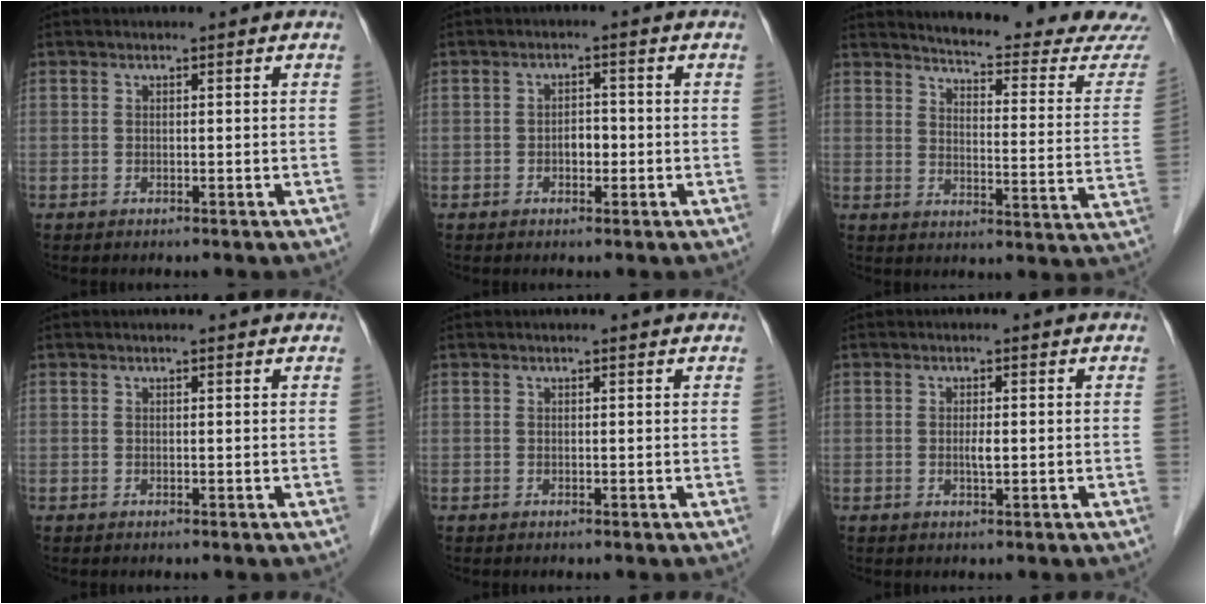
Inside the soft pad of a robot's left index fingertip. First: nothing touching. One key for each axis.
{"total": 2.3, "fx": -0.7, "fy": 1.4, "fz": 1.7, "tx": -0.023, "ty": 0.007, "tz": -0.010}
{"total": 19.1, "fx": 18.5, "fy": 0.0, "fz": 4.6, "tx": -0.065, "ty": -0.110, "tz": 0.212}
{"total": 2.3, "fx": 2.2, "fy": 0.3, "fz": 0.7, "tx": -0.013, "ty": 0.014, "tz": 0.020}
{"total": 1.9, "fx": 1.8, "fy": 0.2, "fz": 0.5, "tx": -0.012, "ty": 0.012, "tz": 0.016}
{"total": 1.3, "fx": 0.0, "fy": 0.2, "fz": 1.3, "tx": -0.025, "ty": -0.001, "tz": 0.000}